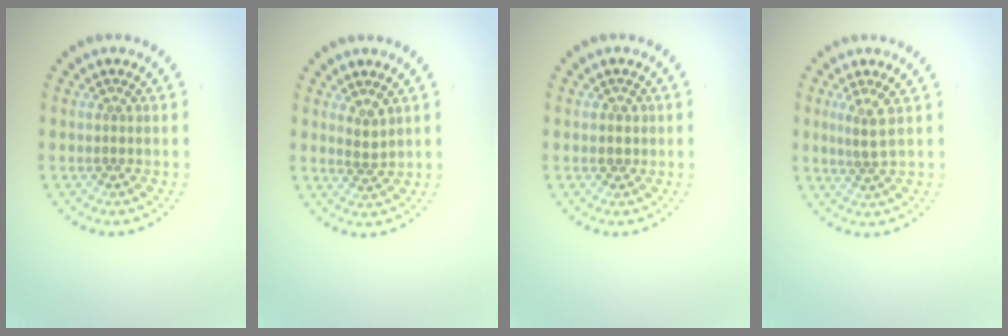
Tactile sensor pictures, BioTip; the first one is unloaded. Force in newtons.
{"total": 1.6, "press": 1.3, "slide": 1.0}
{"total": 1.1, "press": 1.0, "slide": 0.5}
{"total": 1.8, "press": 1.3, "slide": 1.3}